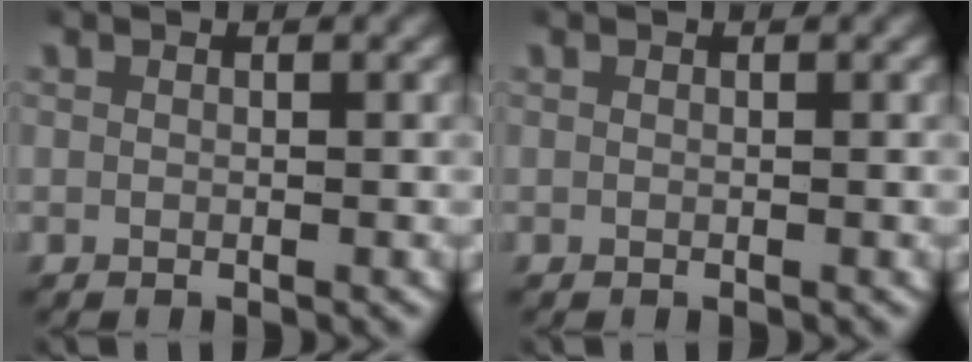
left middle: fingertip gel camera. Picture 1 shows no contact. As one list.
[{"total": 0.0}]